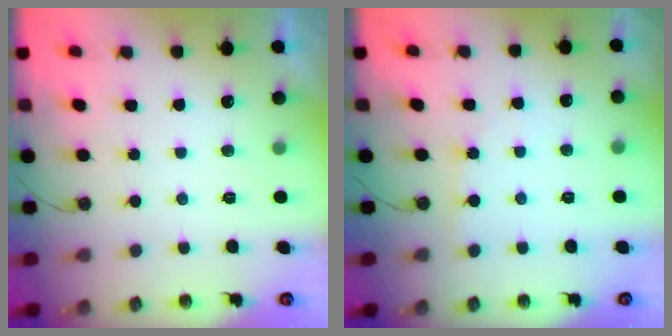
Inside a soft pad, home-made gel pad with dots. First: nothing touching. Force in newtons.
{"total": 2.7, "press": 2.7, "slide": 0.5}